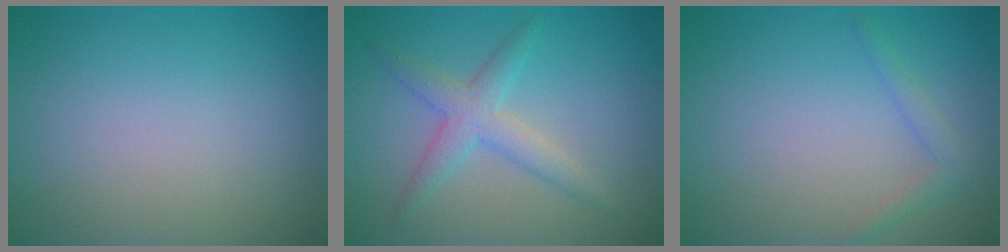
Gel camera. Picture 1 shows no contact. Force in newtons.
{"total": 3.0, "press": 3.0, "slide": 0.1}
{"total": 1.3, "press": 1.3, "slide": 0.1}